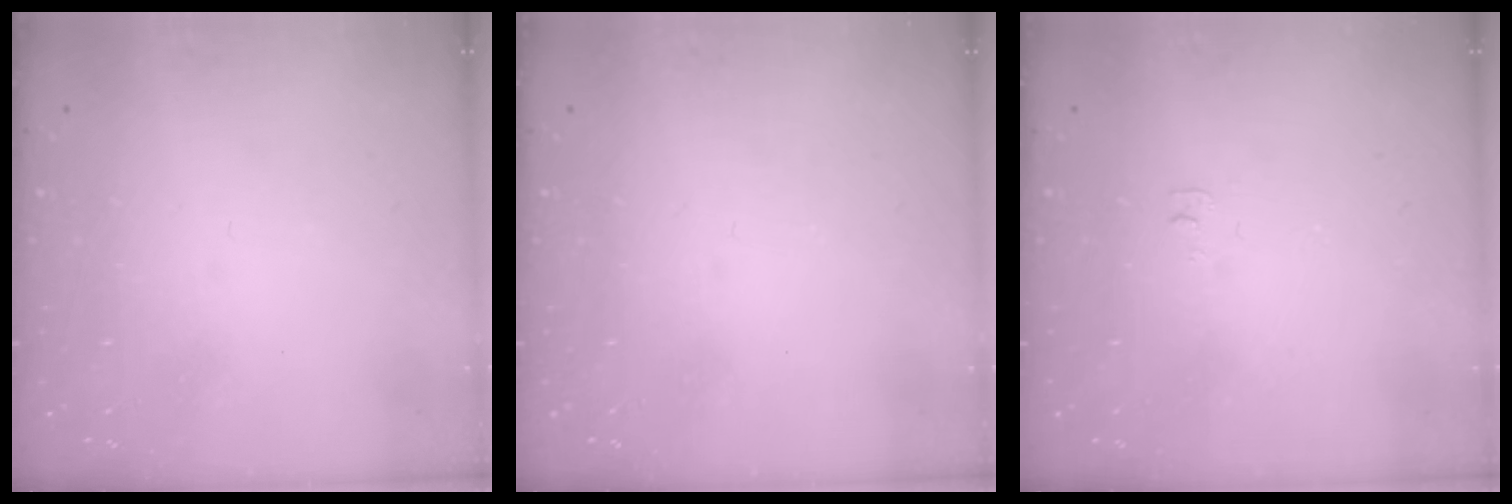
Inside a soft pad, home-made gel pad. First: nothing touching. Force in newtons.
{"total": 0.0}
{"total": 4.6, "press": 4.5, "slide": 0.6}